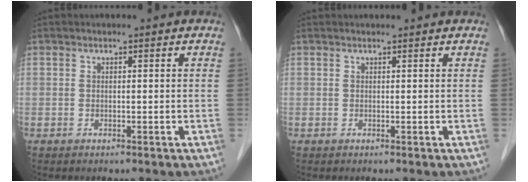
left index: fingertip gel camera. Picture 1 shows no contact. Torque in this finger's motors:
{"motor_torque": [-0.28, -0.31, -0.02, -0.01]}